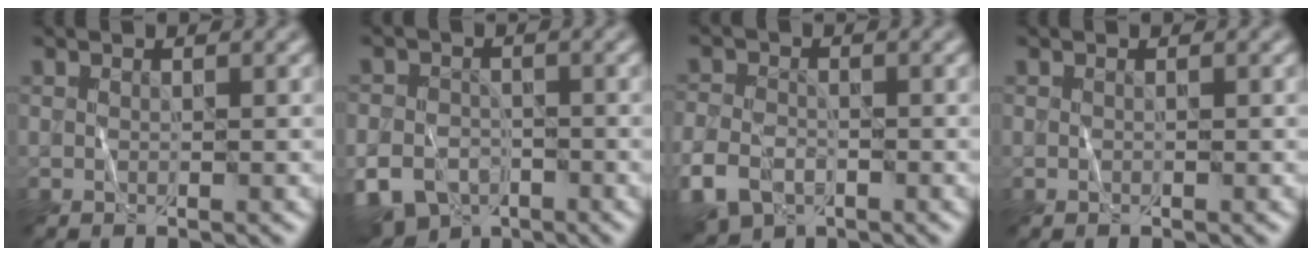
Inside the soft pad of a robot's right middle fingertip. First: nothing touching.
{"total": 7.1, "force": [-3.9, 4.9, 3.3], "torque": [-0.054, -0.018, -0.074]}
{"total": 5.3, "force": [-2.9, 3.3, 2.9], "torque": [-0.070, -0.011, -0.062]}
{"total": 0.0}